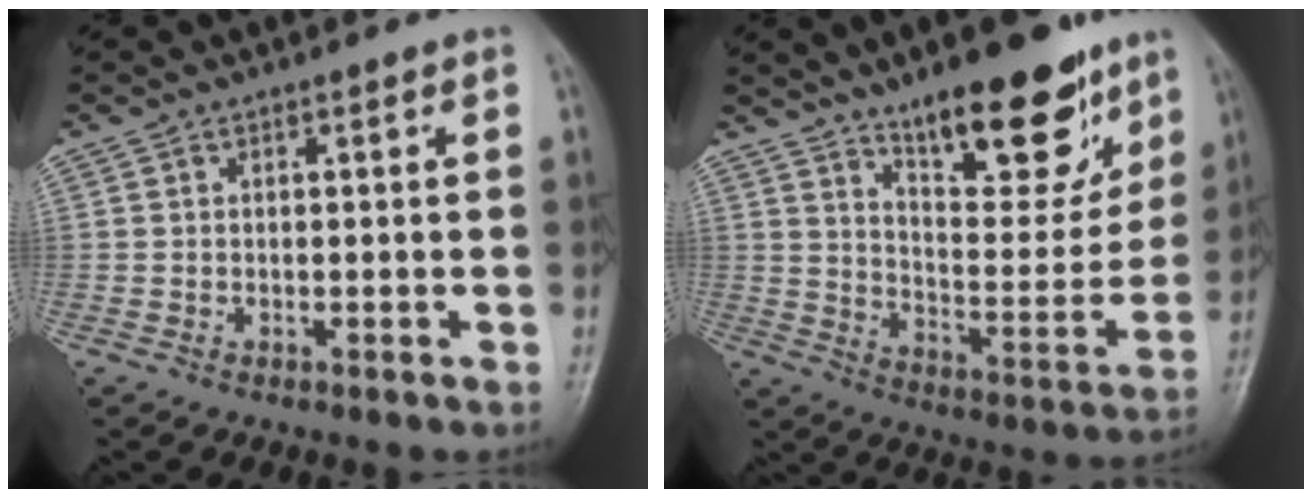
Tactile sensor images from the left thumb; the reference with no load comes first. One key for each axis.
{"total": 19.4, "fx": 12.7, "fy": 7.0, "fz": 13.0, "tx": -0.137, "ty": -0.081, "tz": 0.203}